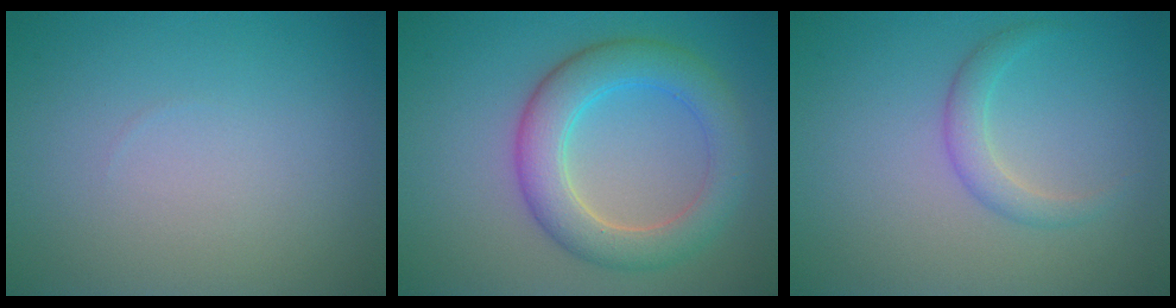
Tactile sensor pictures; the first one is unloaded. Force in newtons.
{"total": 5.7, "press": 5.7, "slide": 0.2}
{"total": 1.9, "press": 1.9, "slide": 0.2}